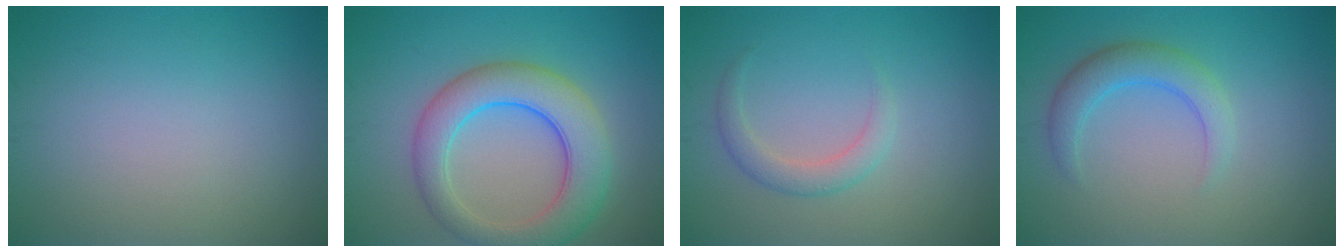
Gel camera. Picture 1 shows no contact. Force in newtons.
{"total": 7.1, "press": 7.1, "slide": 0.2}
{"total": 2.1, "press": 2.0, "slide": 0.2}
{"total": 3.2, "press": 3.2, "slide": 0.2}